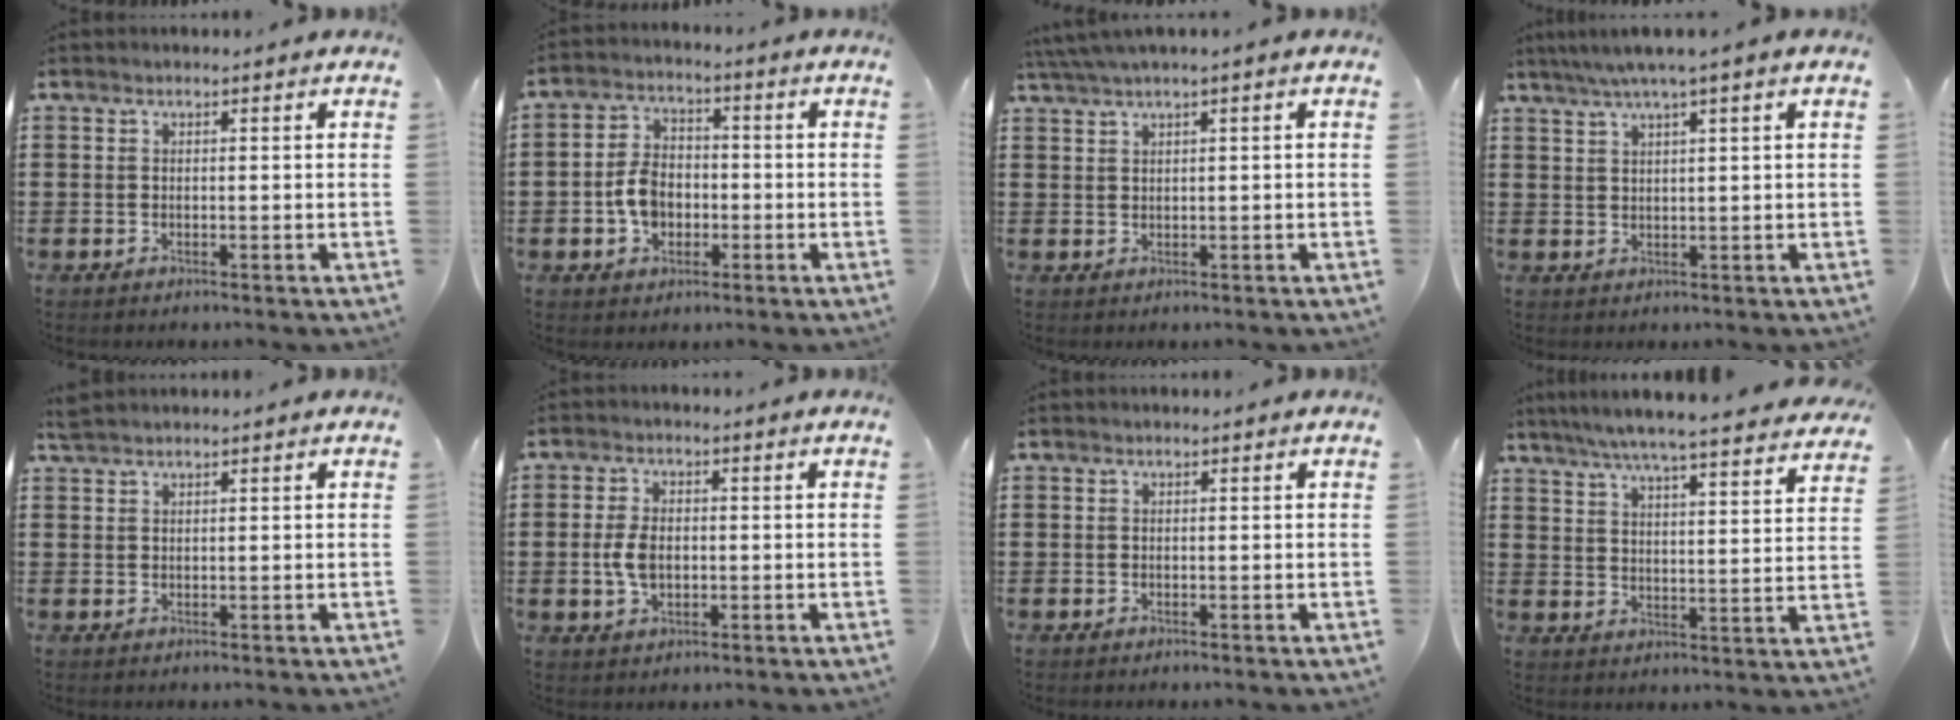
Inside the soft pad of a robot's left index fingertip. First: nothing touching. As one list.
[{"total": 5.8, "force": [-1.5, 4.3, 3.6], "torque": [-0.084, 0.008, -0.033]}, {"total": 1.9, "force": [0.9, -0.2, 1.7], "torque": [-0.031, -0.002, 0.018]}, {"total": 3.2, "force": [1.8, -0.3, 2.6], "torque": [-0.053, 0.001, 0.031]}, {"total": 1.3, "force": [1.2, 0.1, 0.6], "torque": [-0.014, 0.001, 0.022]}, {"total": 4.8, "force": [-0.3, 2.9, 3.8], "torque": [-0.094, 0.001, -0.012]}, {"total": 0.0}, {"total": 5.8, "force": [5.3, -0.5, 2.3], "torque": [-0.067, -0.035, 0.088]}]